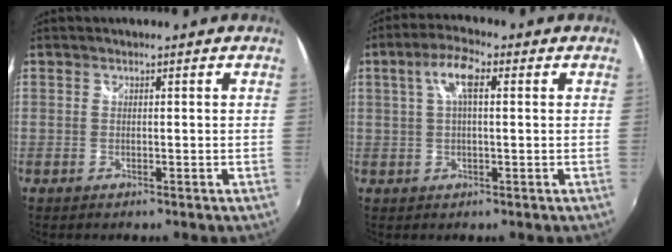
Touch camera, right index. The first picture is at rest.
{"total": 6.1, "force": [1.7, 1.9, 5.5], "torque": [-0.105, 0.015, 0.031]}